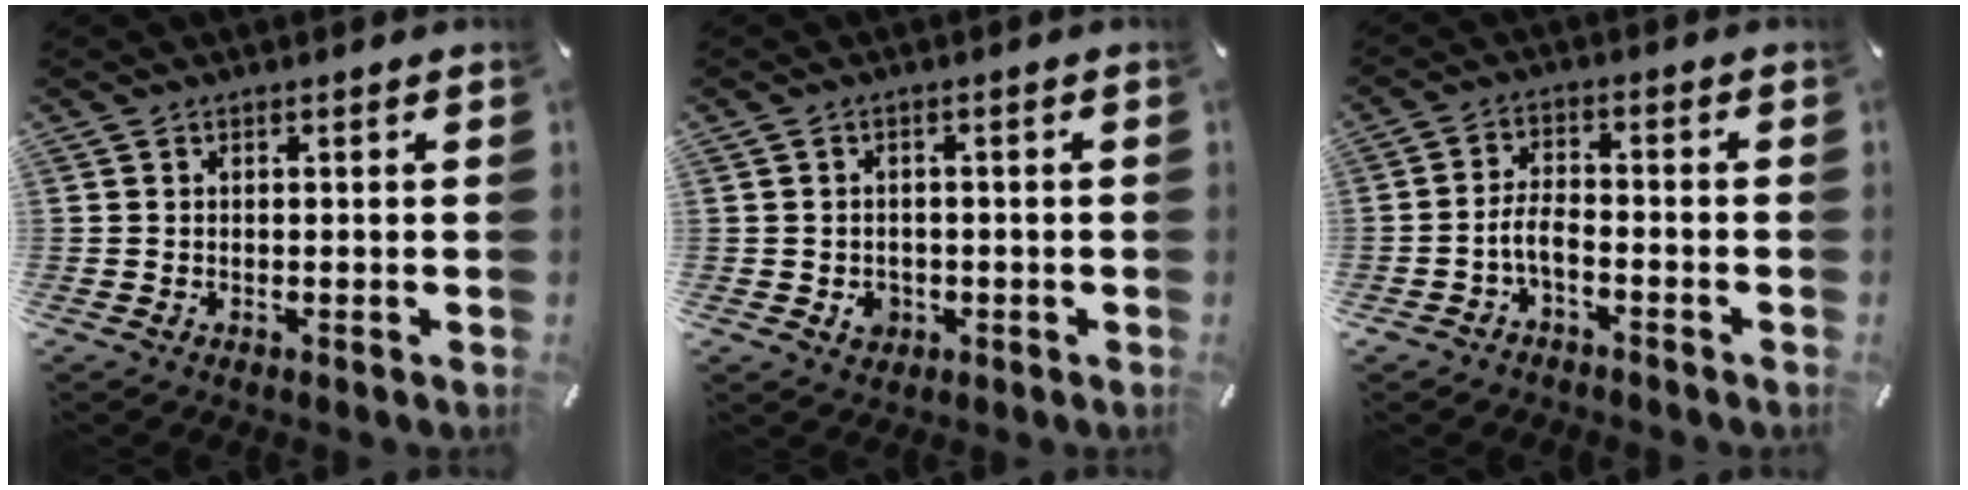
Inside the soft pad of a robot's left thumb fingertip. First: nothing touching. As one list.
[{"total": 3.5, "force": [-1.0, 3.1, 1.3], "torque": [-0.014, 0.002, -0.019]}, {"total": 5.1, "force": [-2.8, 2.5, 3.4], "torque": [-0.077, 0.013, -0.056]}]